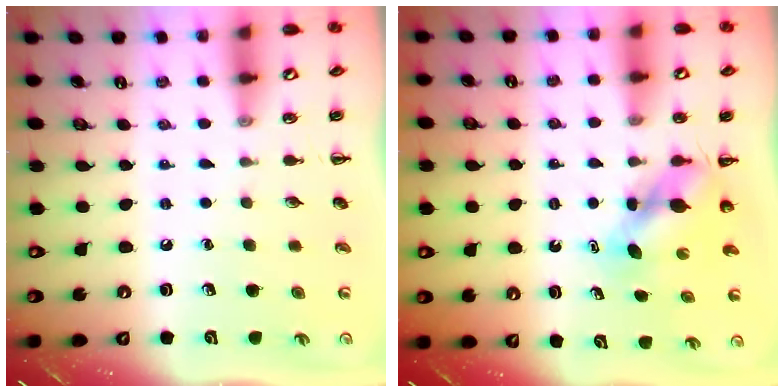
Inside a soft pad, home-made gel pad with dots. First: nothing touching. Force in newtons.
{"total": 5.1, "press": 5.1, "slide": 0.6}